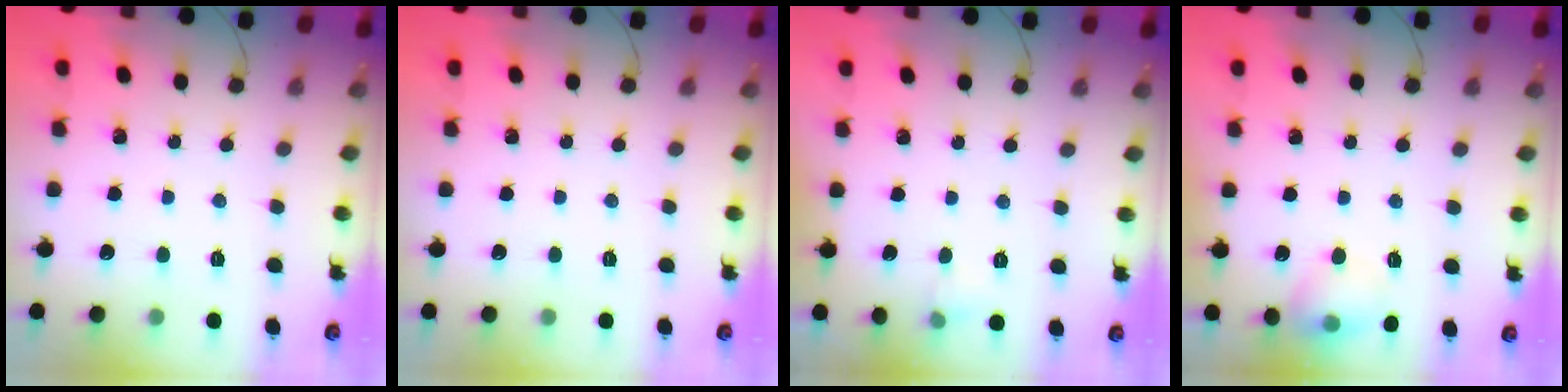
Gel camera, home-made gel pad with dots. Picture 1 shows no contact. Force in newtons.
{"total": 0.0}
{"total": 3.8, "press": 3.5, "slide": 1.3}
{"total": 10.2, "press": 10.1, "slide": 1.5}